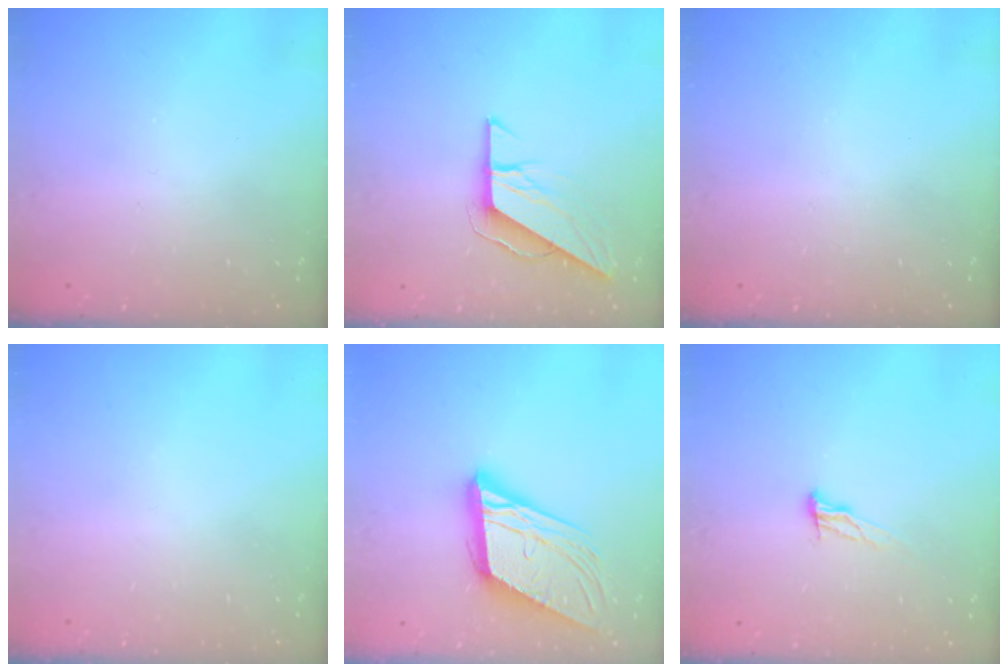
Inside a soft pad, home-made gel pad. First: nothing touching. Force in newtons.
{"total": 8.0, "press": 8.0, "slide": 0.5}
{"total": 0.0}
{"total": 0.0}
{"total": 18.1, "press": 17.7, "slide": 3.6}
{"total": 8.7, "press": 8.4, "slide": 2.4}